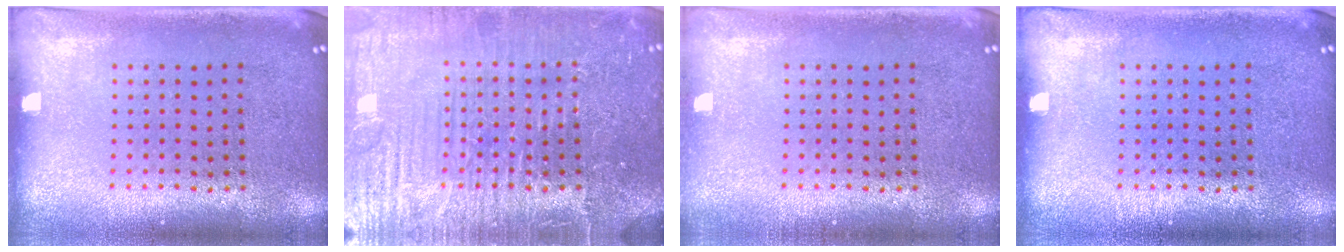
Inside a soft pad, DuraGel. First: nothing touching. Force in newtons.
{"total": 7.6, "press": 7.6, "slide": 0.9}
{"total": 0.6, "press": 0.6, "slide": 0.1}
{"total": 0.0}